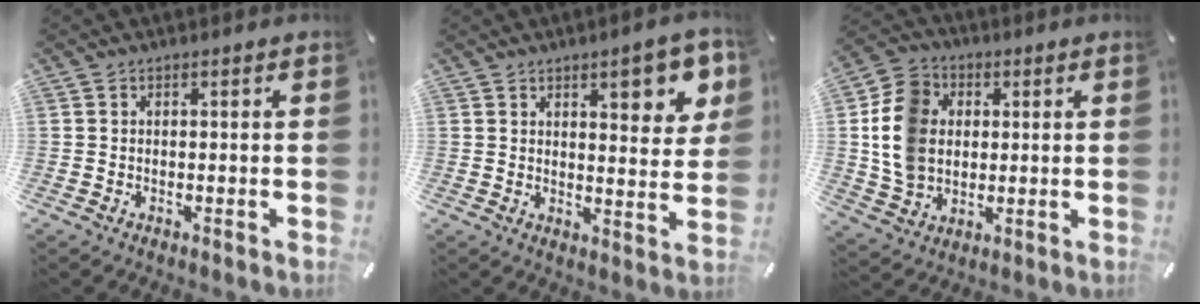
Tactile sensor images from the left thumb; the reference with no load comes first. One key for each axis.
{"total": 9.7, "fx": 5.5, "fy": 3.6, "fz": 7.2, "tx": -0.092, "ty": -0.026, "tz": 0.087}
{"total": 12.1, "fx": 1.0, "fy": 10.5, "fz": 6.0, "tx": -0.145, "ty": 0.016, "tz": 0.021}